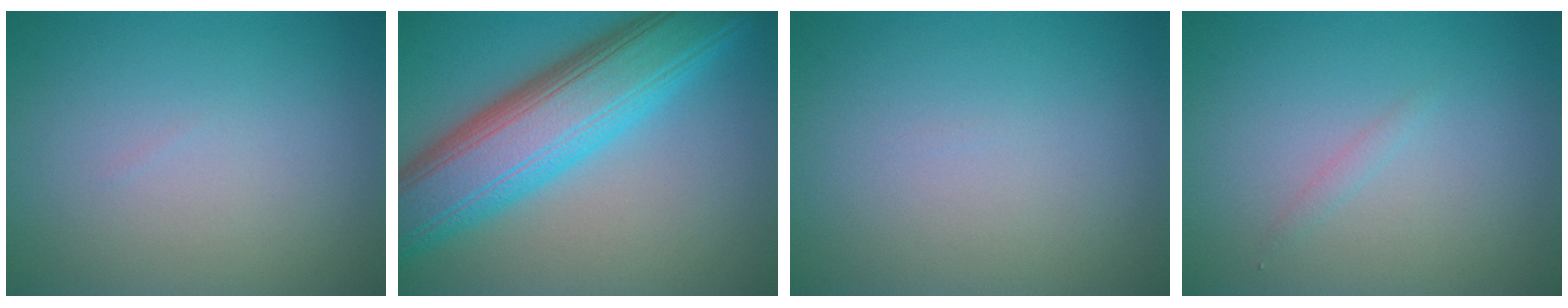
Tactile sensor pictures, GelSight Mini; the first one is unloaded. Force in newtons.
{"total": 11.1, "press": 11.1, "slide": 0.3}
{"total": 0.0}
{"total": 0.7, "press": 0.7, "slide": 0.1}